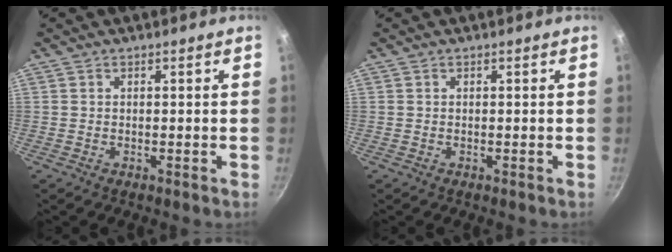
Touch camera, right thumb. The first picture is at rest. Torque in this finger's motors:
{"motor_torque": [-0.25, -0.17, 0.01, 0.00, 0.03]}